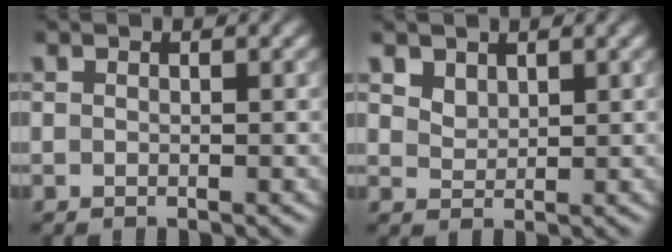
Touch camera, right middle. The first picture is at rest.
{"total": 2.1, "force": [1.6, 1.2, 0.6], "torque": [-0.022, -0.006, 0.036]}